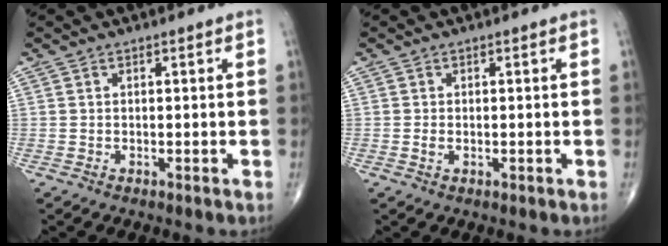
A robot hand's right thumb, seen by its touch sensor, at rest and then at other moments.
{"total": 0.9, "force": [-0.2, 0.5, 0.7], "torque": [-0.018, 0.001, -0.003]}